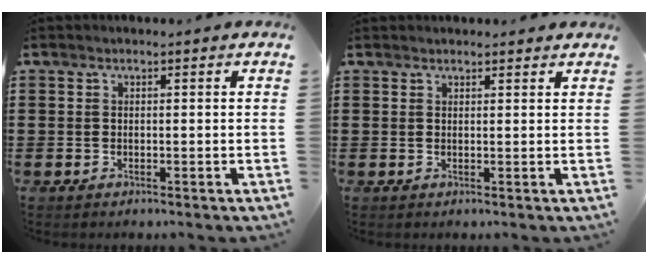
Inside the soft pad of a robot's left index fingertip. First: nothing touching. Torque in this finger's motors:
{"motor_torque": [1.17, -0.96, 0.34, 0.07]}